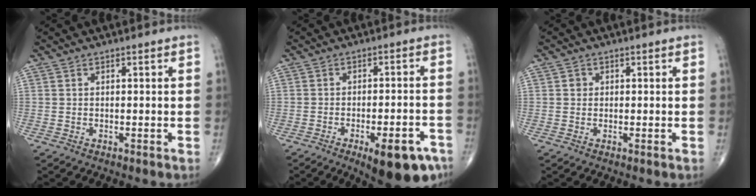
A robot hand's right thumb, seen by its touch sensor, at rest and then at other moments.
{"total": 12.0, "force": [-6.9, 4.3, 8.9], "torque": [-0.095, 0.028, -0.088]}
{"total": 1.0, "force": [0.1, 1.0, 0.2], "torque": [0.002, 0.002, 0.001]}